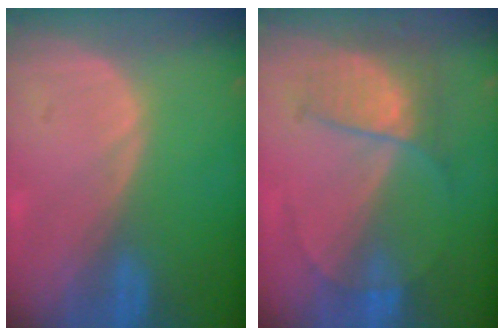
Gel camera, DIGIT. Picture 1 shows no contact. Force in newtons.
{"total": 7.2, "press": 6.1, "slide": 3.9}